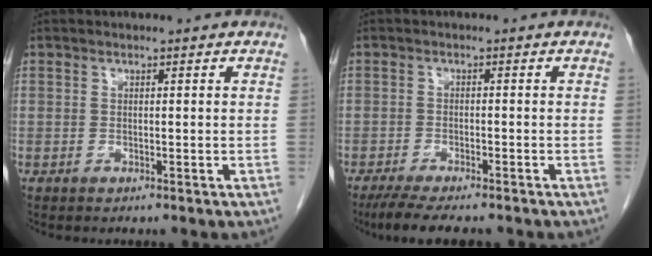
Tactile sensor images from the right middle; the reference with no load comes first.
{"total": 8.1, "force": [-6.7, 1.5, 4.3], "torque": [-0.064, -0.015, -0.104]}